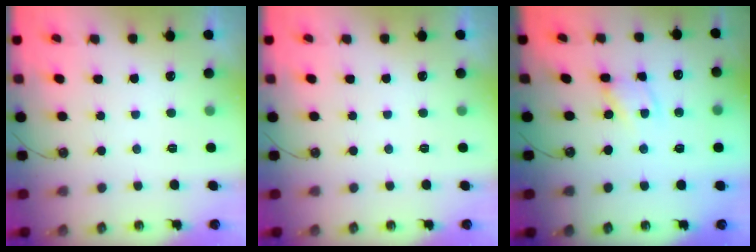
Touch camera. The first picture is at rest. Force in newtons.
{"total": 0.0}
{"total": 2.6, "press": 2.6, "slide": 0.4}